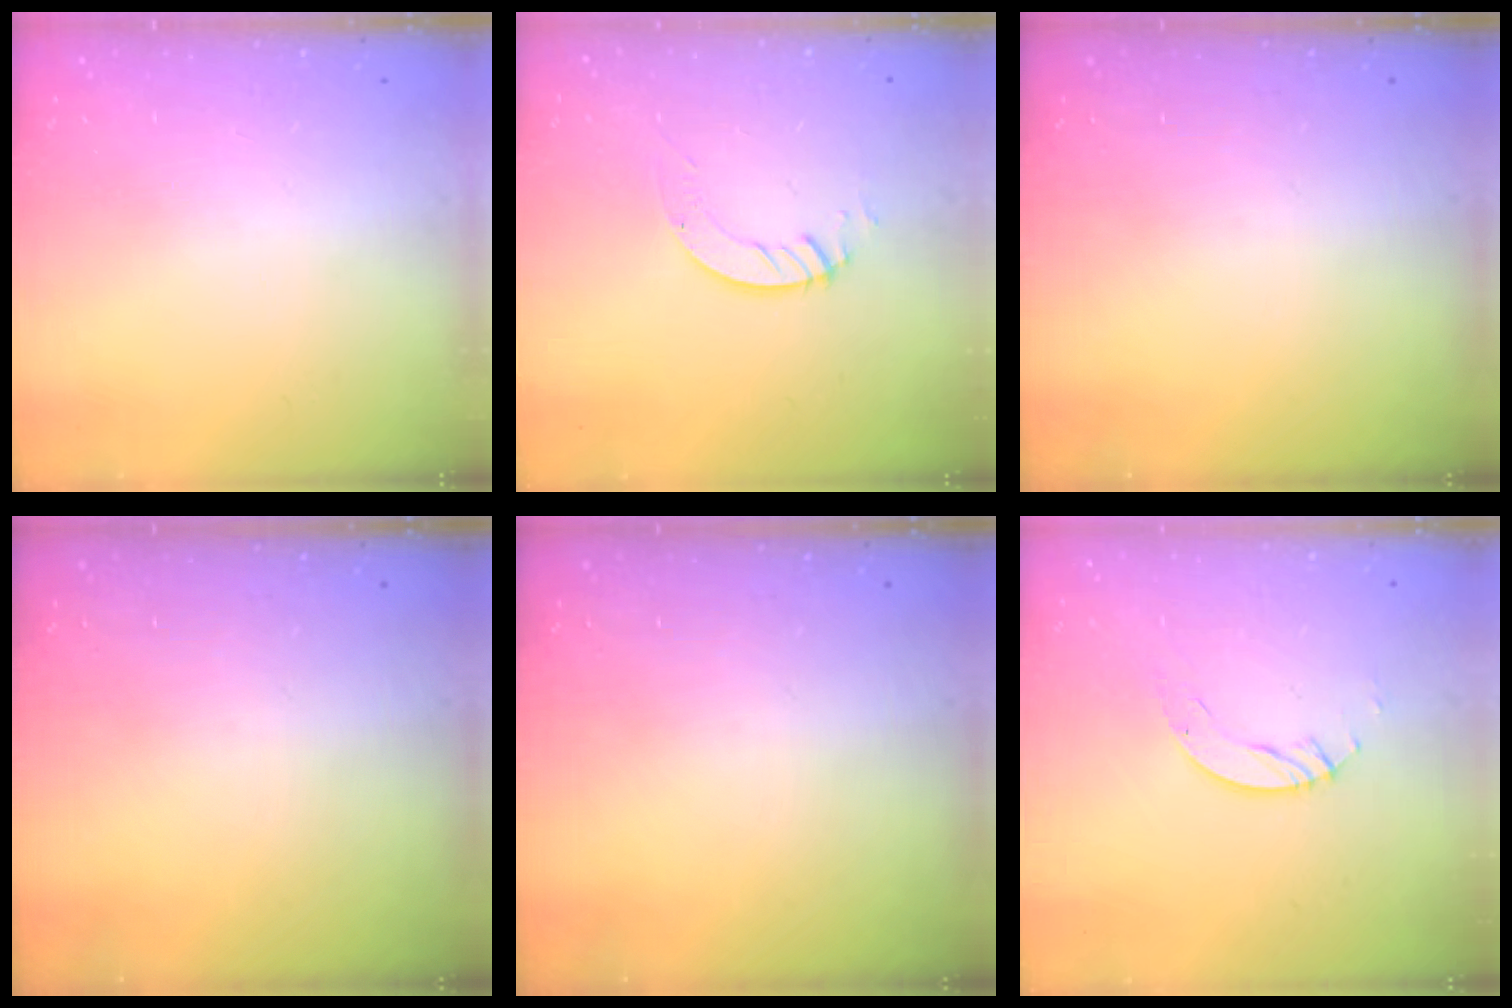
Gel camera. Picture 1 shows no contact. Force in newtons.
{"total": 3.6, "press": 3.6, "slide": 0.1}
{"total": 0.0}
{"total": 0.0}
{"total": 0.0}
{"total": 4.0, "press": 4.0, "slide": 0.3}